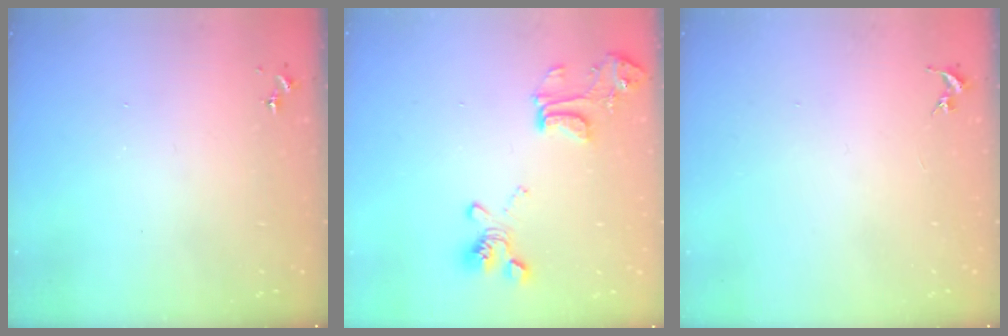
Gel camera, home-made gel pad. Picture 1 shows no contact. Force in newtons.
{"total": 16.0, "press": 15.9, "slide": 1.4}
{"total": 0.0}